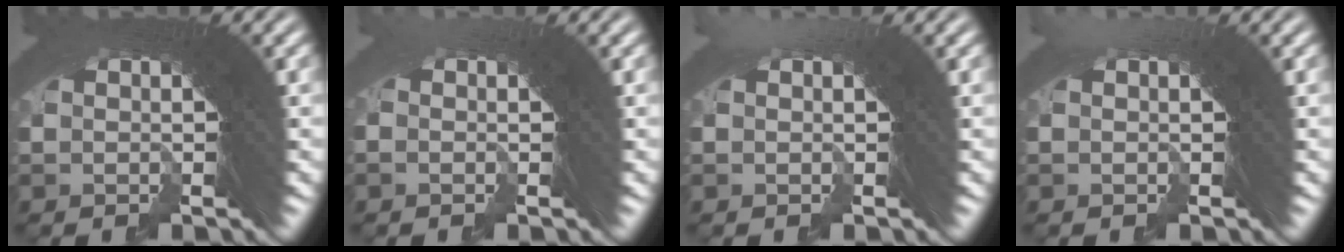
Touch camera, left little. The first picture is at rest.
{"total": 0.7, "force": [-0.6, -0.3, 0.0], "torque": [0.013, 0.013, -0.018]}
{"total": 0.0}
{"total": 0.0}